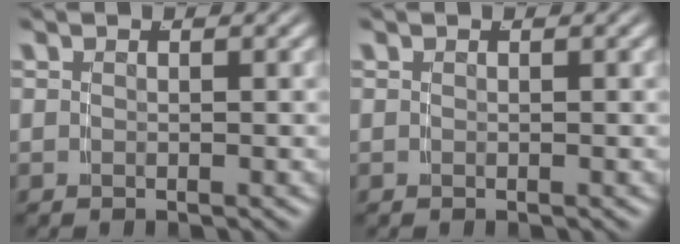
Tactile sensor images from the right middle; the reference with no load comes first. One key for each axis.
{"total": 0.0}